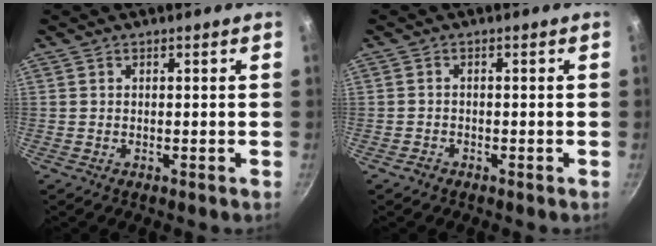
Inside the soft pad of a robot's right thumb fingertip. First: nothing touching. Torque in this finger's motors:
{"motor_torque": [-0.11, -0.03, -0.18, 0.30, -0.01]}